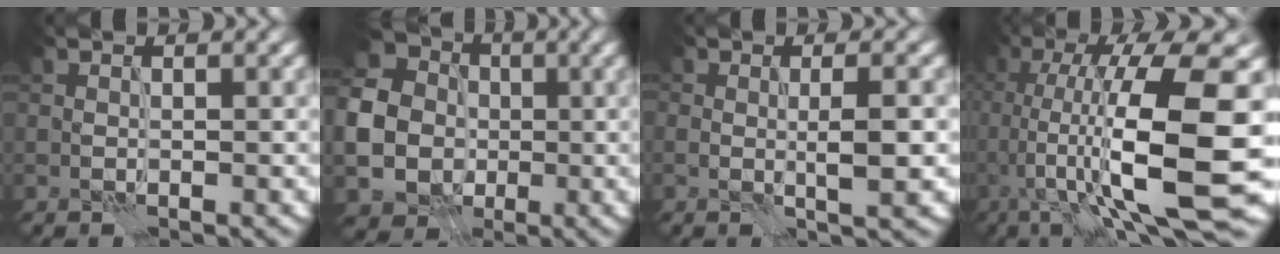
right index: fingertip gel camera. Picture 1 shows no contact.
{"total": 8.5, "force": [-0.6, 7.8, 3.3], "torque": [-0.092, -0.011, -0.019]}
{"total": 2.5, "force": [-0.2, 0.5, 2.4], "torque": [-0.034, -0.002, -0.003]}
{"total": 13.9, "force": [-1.2, 4.3, 13.2], "torque": [-0.210, -0.003, -0.018]}